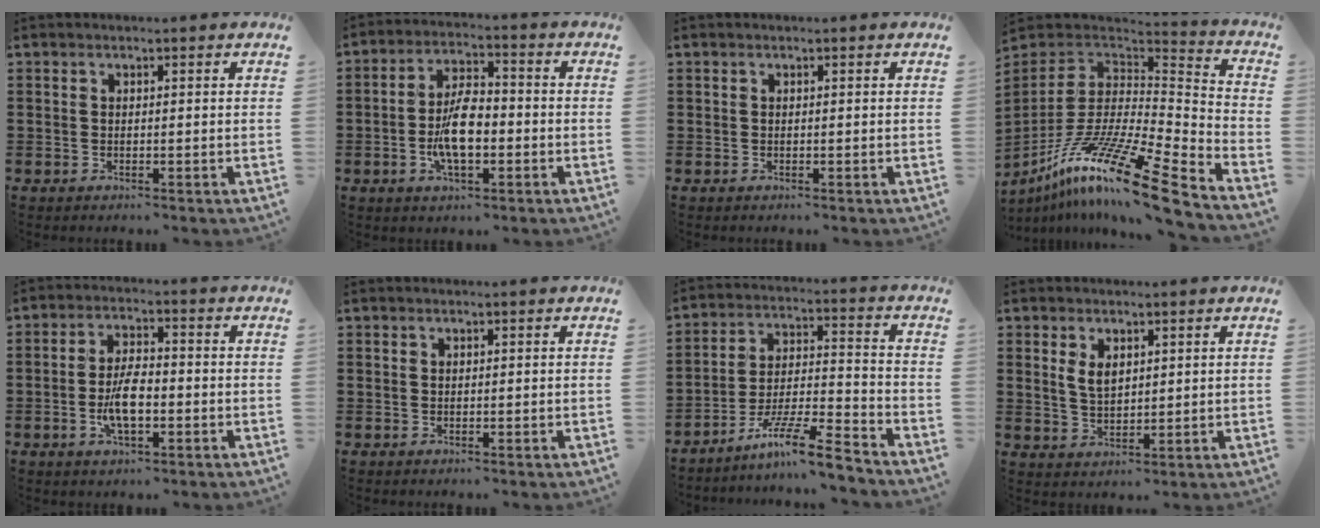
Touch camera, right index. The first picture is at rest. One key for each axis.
{"total": 8.2, "fx": -1.8, "fy": 3.5, "fz": 7.2, "tx": -0.156, "ty": 0.000, "tz": -0.040}
{"total": 0.0}
{"total": 17.2, "fx": -11.1, "fy": 2.5, "fz": 12.9, "tx": -0.244, "ty": 0.024, "tz": -0.202}
{"total": 6.3, "fx": -1.5, "fy": 2.5, "fz": 5.6, "tx": -0.123, "ty": -0.002, "tz": -0.034}
{"total": 0.0}
{"total": 10.4, "fx": -8.6, "fy": 0.4, "fz": 5.9, "tx": -0.105, "ty": 0.012, "tz": -0.166}
{"total": 3.4, "fx": 1.4, "fy": 2.0, "fz": 2.4, "tx": -0.043, "ty": 0.002, "tz": 0.023}